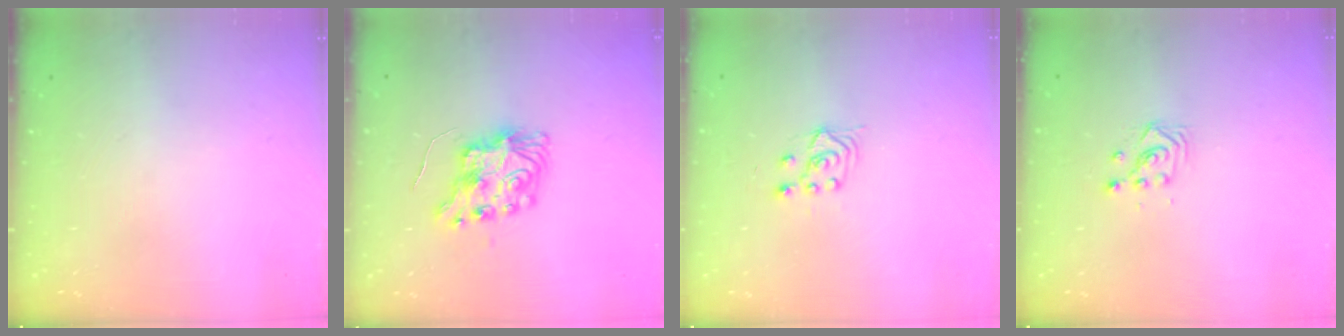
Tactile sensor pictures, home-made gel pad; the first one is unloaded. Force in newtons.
{"total": 9.8, "press": 9.8, "slide": 0.9}
{"total": 3.9, "press": 3.8, "slide": 0.9}
{"total": 3.0, "press": 3.0, "slide": 0.1}